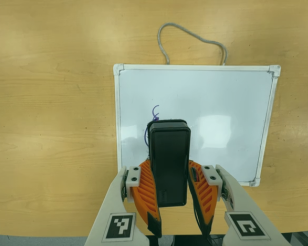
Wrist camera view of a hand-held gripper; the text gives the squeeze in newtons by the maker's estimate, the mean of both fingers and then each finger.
{"total": 9.2, "left": 8.3, "right": 10.1}